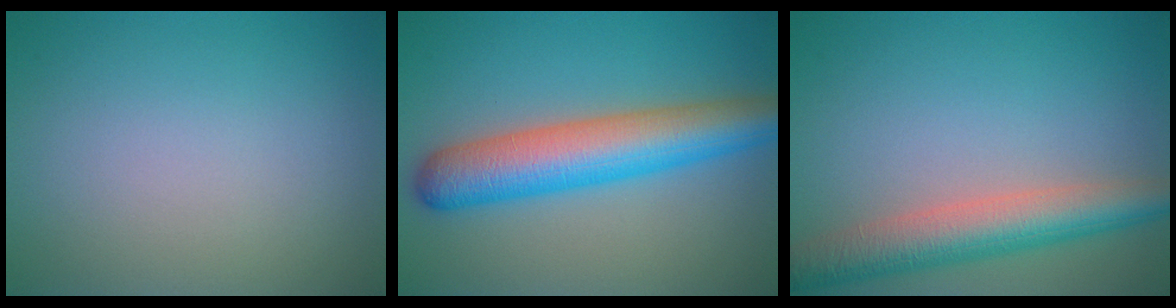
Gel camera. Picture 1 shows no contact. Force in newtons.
{"total": 8.0, "press": 8.0, "slide": 0.2}
{"total": 6.1, "press": 6.1, "slide": 0.4}